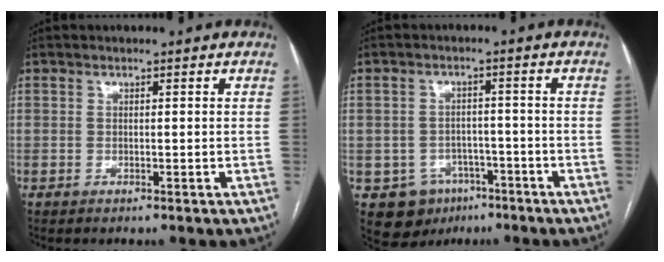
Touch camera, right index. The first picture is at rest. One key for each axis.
{"total": 7.0, "fx": -3.6, "fy": 5.9, "fz": 1.4, "tx": -0.019, "ty": 0.012, "tz": -0.042}